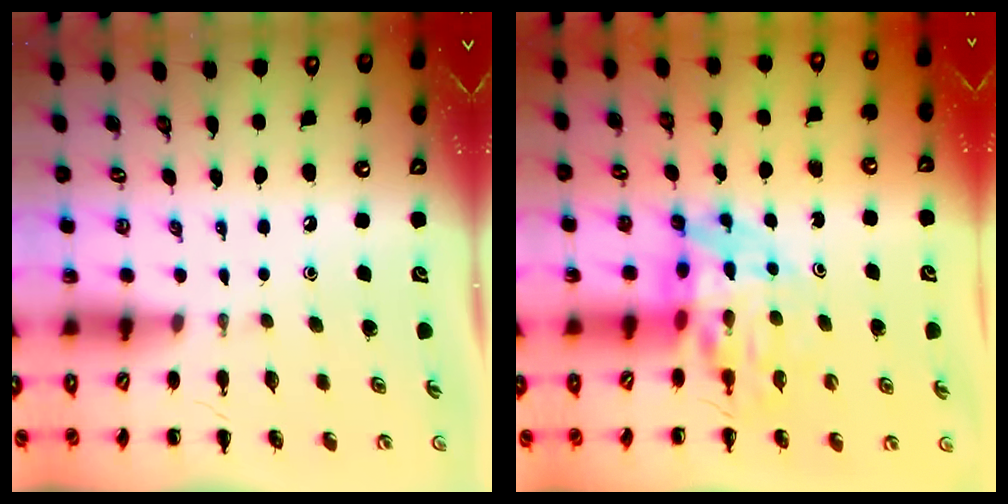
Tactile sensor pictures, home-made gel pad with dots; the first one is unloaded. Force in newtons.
{"total": 12.3, "press": 11.9, "slide": 3.2}